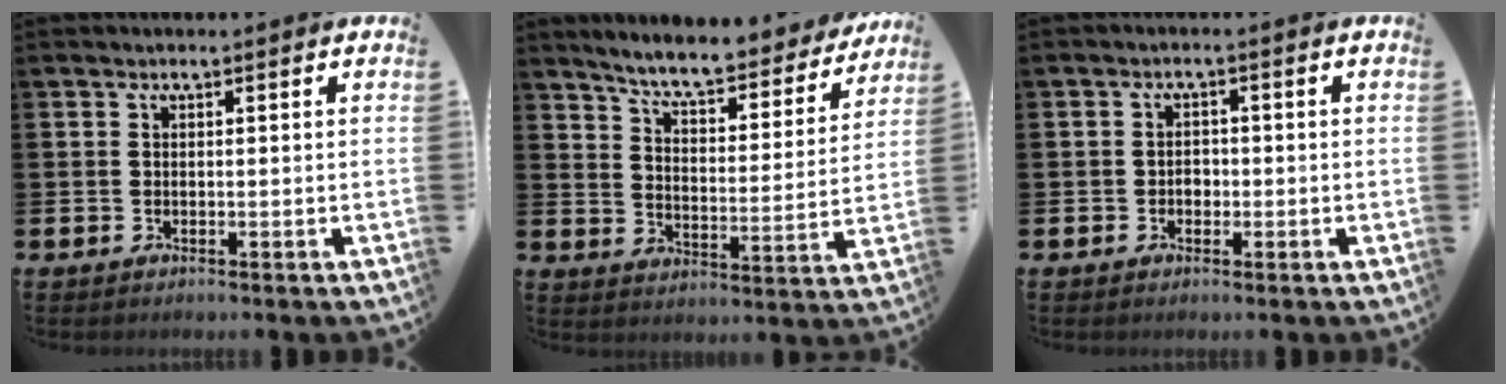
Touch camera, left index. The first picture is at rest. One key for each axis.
{"total": 7.3, "fx": 6.8, "fy": 0.9, "fz": 2.4, "tx": -0.075, "ty": -0.052, "tz": 0.114}
{"total": 1.6, "fx": -0.4, "fy": 1.3, "fz": 0.7, "tx": -0.007, "ty": 0.002, "tz": -0.012}